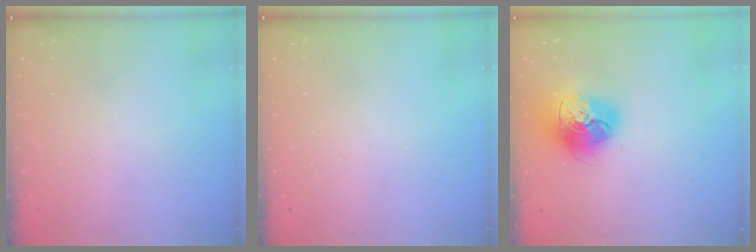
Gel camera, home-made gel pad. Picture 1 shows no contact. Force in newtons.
{"total": 0.0}
{"total": 18.6, "press": 18.5, "slide": 1.9}